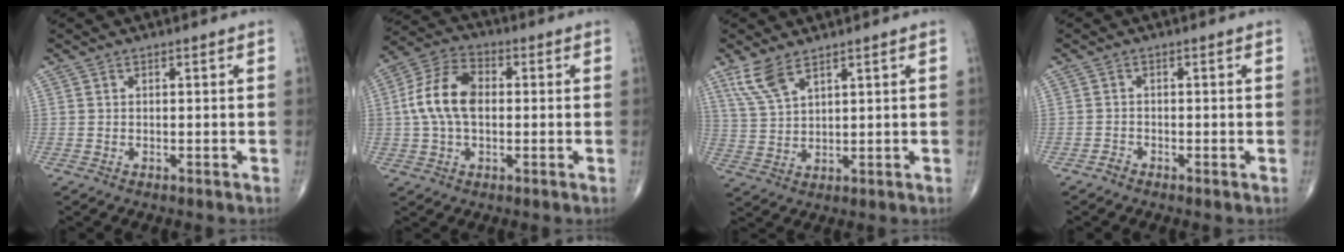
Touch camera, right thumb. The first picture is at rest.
{"total": 11.3, "force": [0.5, 7.0, 8.9], "torque": [-0.175, 0.026, 0.004]}
{"total": 6.1, "force": [4.2, 2.1, 4.0], "torque": [-0.087, -0.013, 0.093]}
{"total": 0.9, "force": [-0.8, 0.4, 0.3], "torque": [-0.002, 0.000, -0.022]}